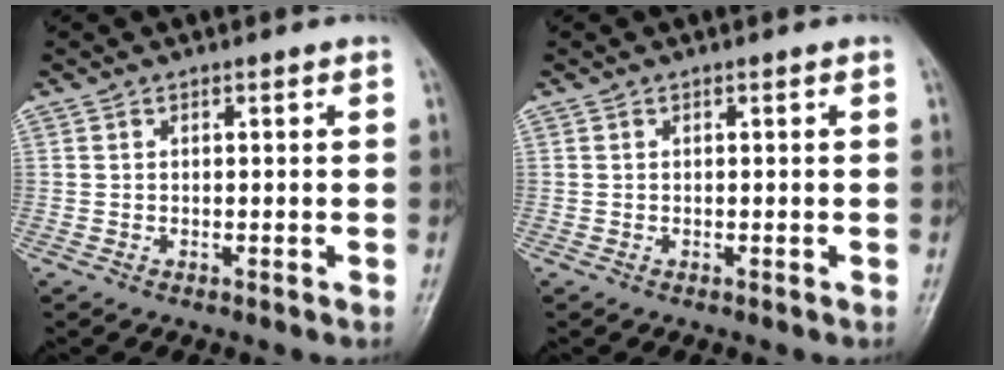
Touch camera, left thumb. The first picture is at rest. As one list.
[{"total": 0.0}]